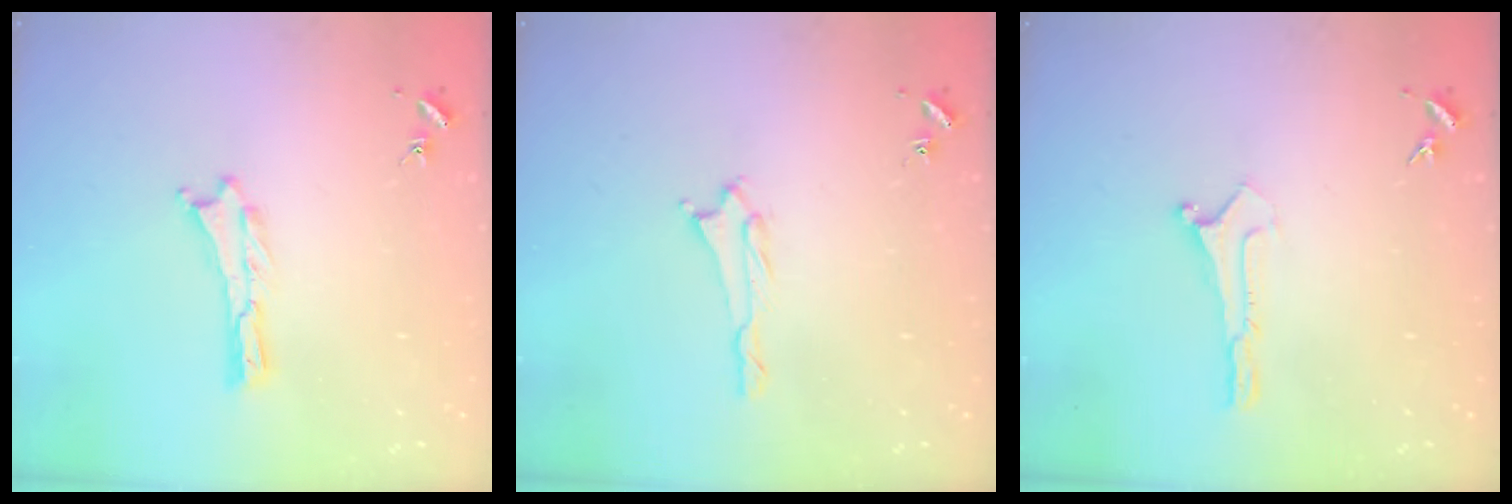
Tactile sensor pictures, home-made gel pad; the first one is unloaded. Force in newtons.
{"total": 1.3, "press": 1.3, "slide": 0.1}
{"total": 0.0}